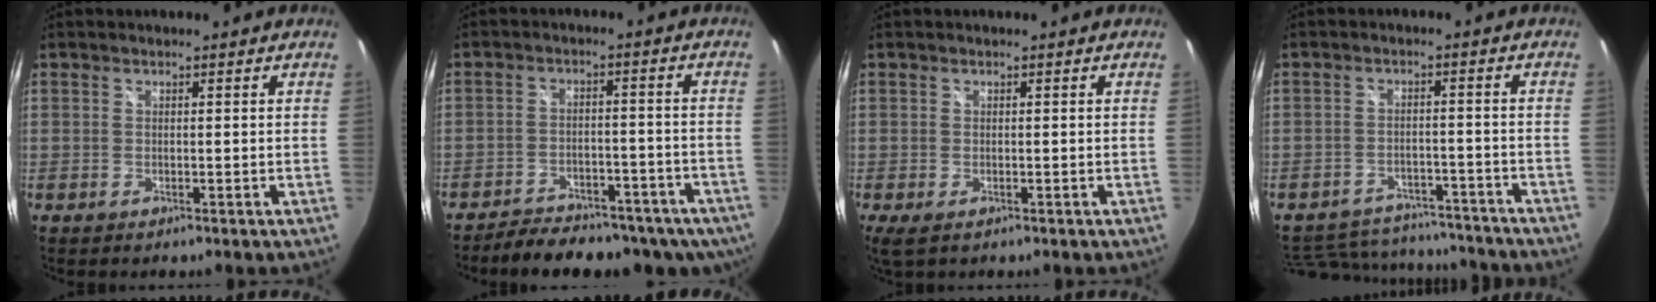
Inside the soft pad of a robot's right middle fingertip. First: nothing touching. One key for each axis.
{"total": 17.9, "fx": -13.6, "fy": 7.7, "fz": 8.7, "tx": -0.159, "ty": -0.010, "tz": -0.166}
{"total": 2.7, "fx": -1.0, "fy": 1.2, "fz": 2.2, "tx": -0.043, "ty": -0.013, "tz": -0.013}
{"total": 17.0, "fx": -14.4, "fy": 7.1, "fz": 5.6, "tx": -0.130, "ty": 0.020, "tz": -0.178}